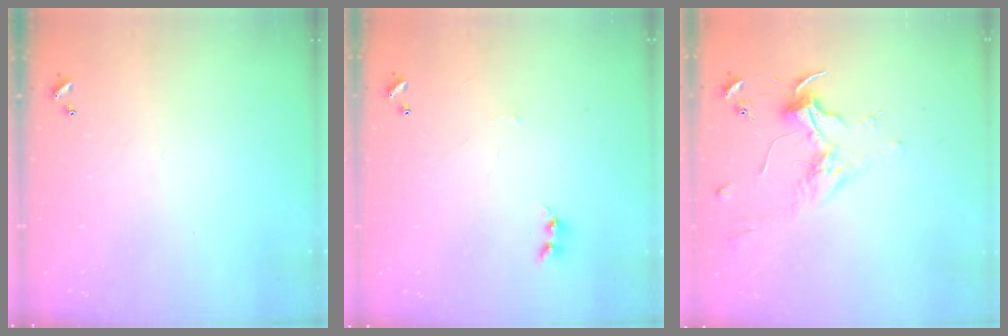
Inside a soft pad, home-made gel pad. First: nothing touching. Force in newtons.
{"total": 0.0}
{"total": 1.8, "press": 1.7, "slide": 0.6}